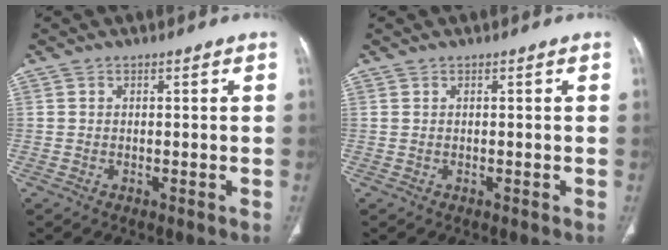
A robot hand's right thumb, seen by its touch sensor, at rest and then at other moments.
{"total": 0.0}